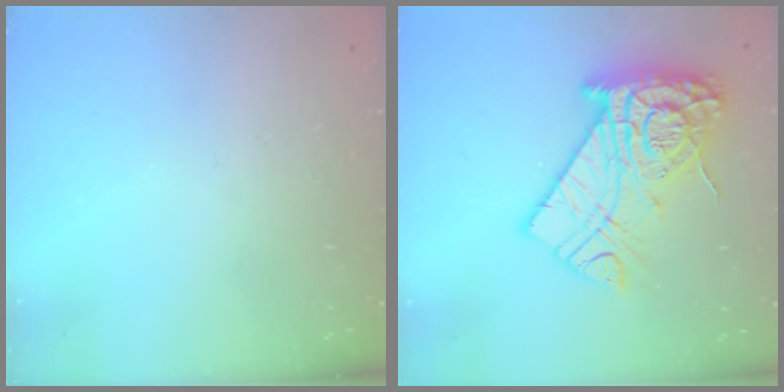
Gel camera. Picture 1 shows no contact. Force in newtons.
{"total": 20.4, "press": 20.3, "slide": 1.4}